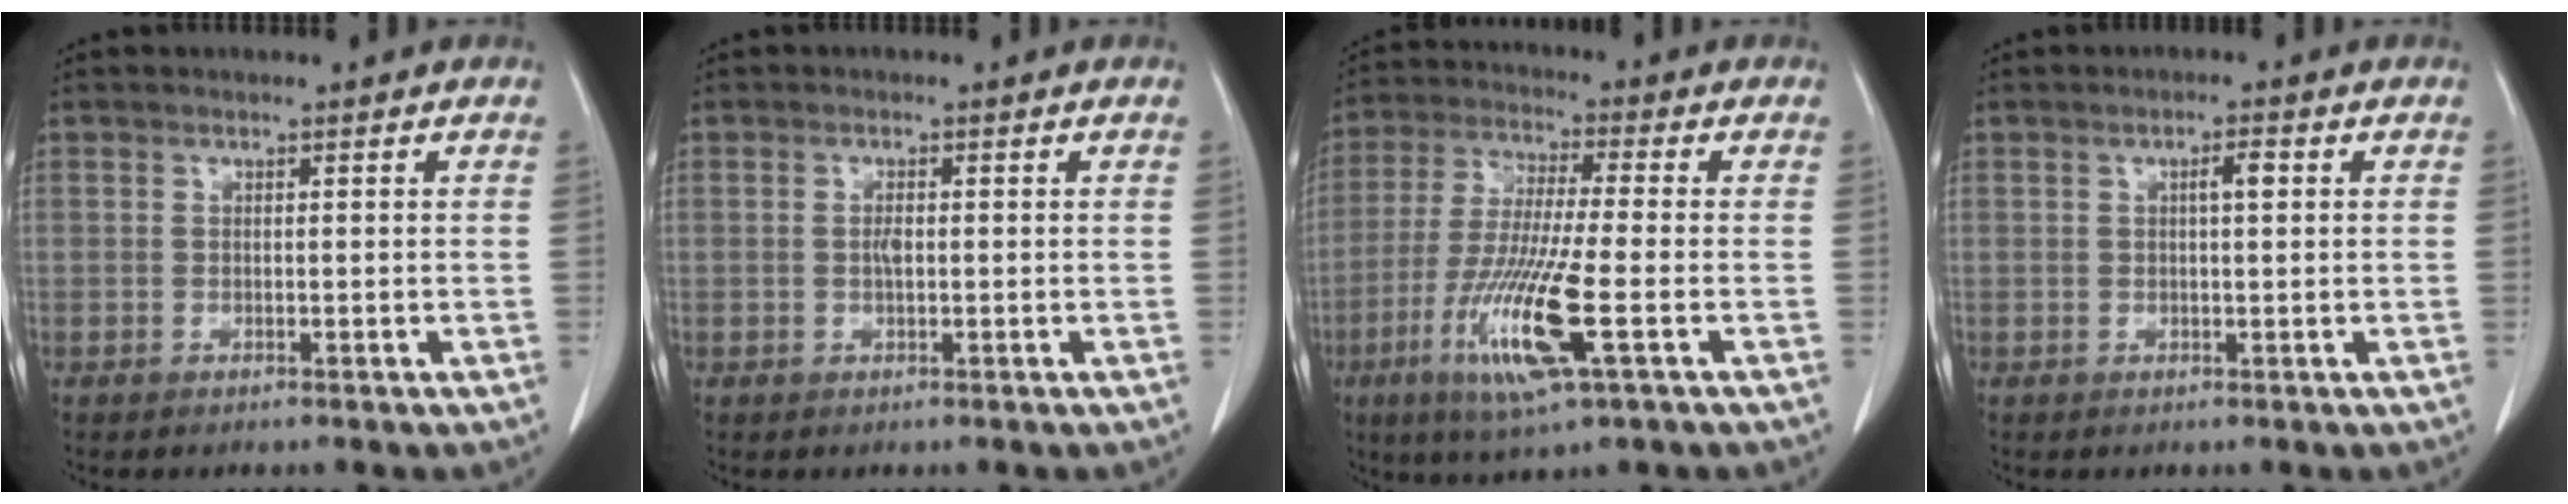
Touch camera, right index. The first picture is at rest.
{"total": 1.3, "force": [-0.1, 0.4, 1.3], "torque": [-0.027, 0.001, -0.001]}
{"total": 13.5, "force": [-4.8, 0.6, 12.6], "torque": [-0.262, -0.026, -0.091]}
{"total": 2.1, "force": [0.5, 0.3, 2.1], "torque": [-0.035, 0.003, 0.008]}